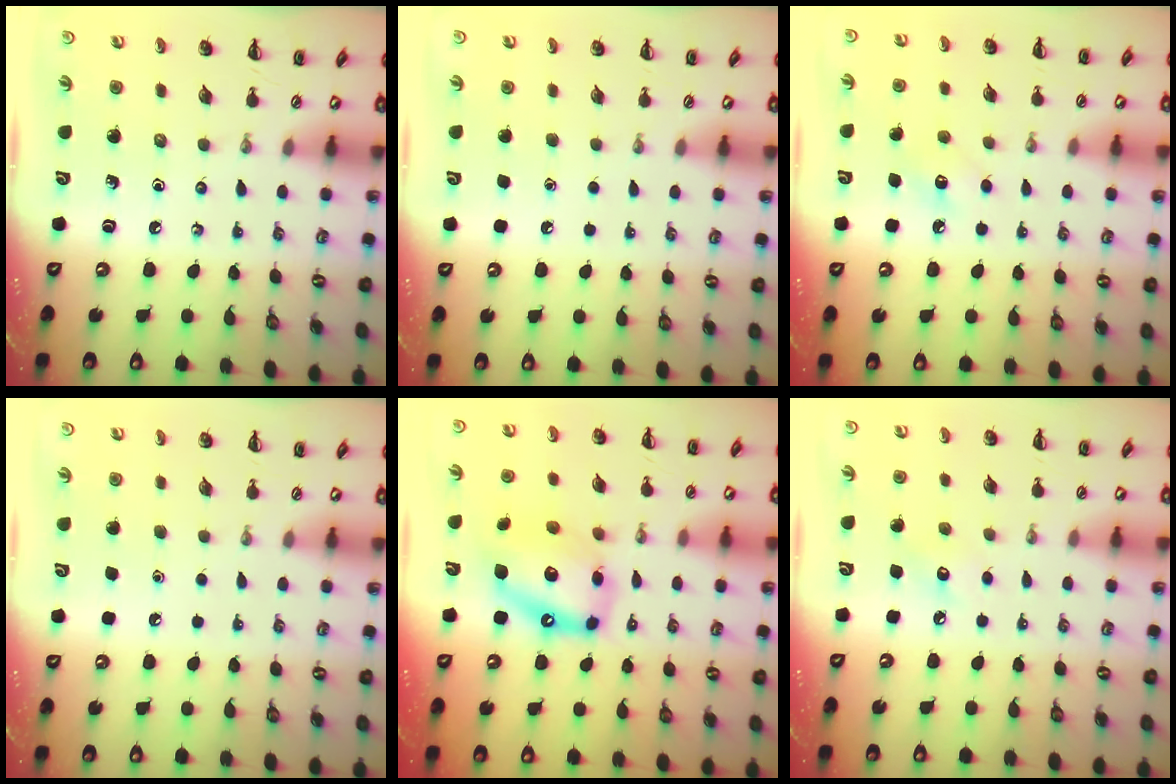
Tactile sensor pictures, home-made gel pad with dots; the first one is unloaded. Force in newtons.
{"total": 1.9, "press": 1.9, "slide": 0.2}
{"total": 7.6, "press": 7.4, "slide": 1.7}
{"total": 1.8, "press": 1.7, "slide": 0.1}
{"total": 14.2, "press": 13.9, "slide": 3.2}
{"total": 5.5, "press": 5.4, "slide": 1.4}